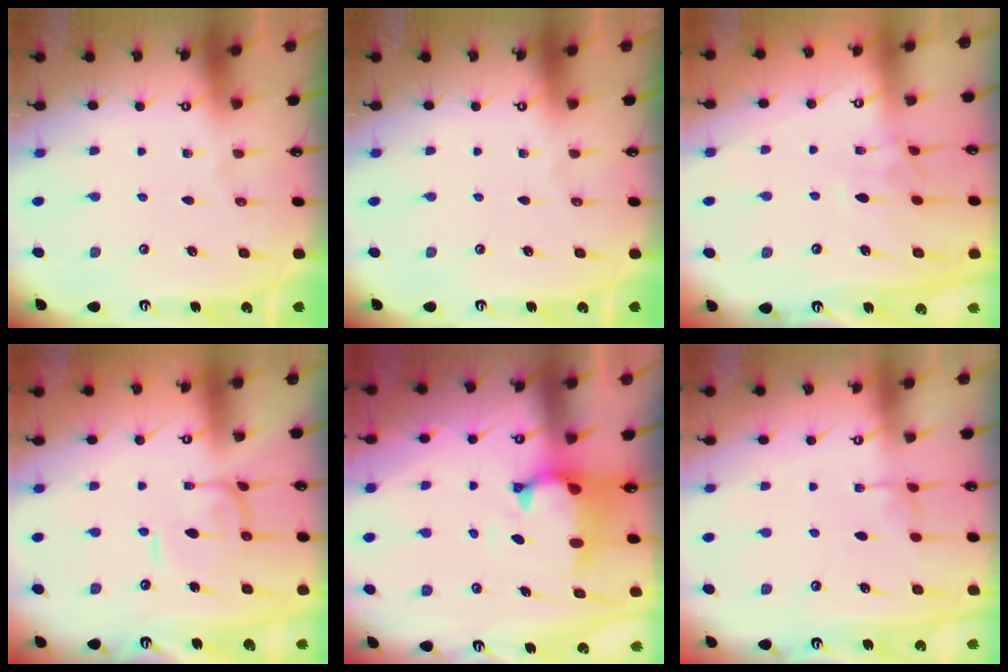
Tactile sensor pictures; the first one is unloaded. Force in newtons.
{"total": 0.0}
{"total": 1.2, "press": 0.9, "slide": 0.8}
{"total": 1.0, "press": 0.9, "slide": 0.4}
{"total": 1.1, "press": 0.1, "slide": 1.1}
{"total": 2.1, "press": 2.1, "slide": 0.3}